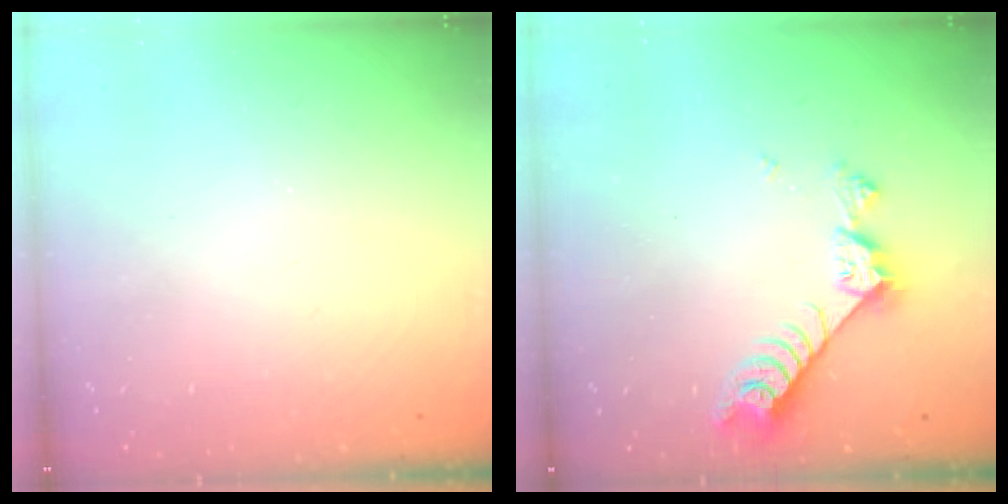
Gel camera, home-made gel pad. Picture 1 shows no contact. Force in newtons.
{"total": 8.5, "press": 8.4, "slide": 1.4}